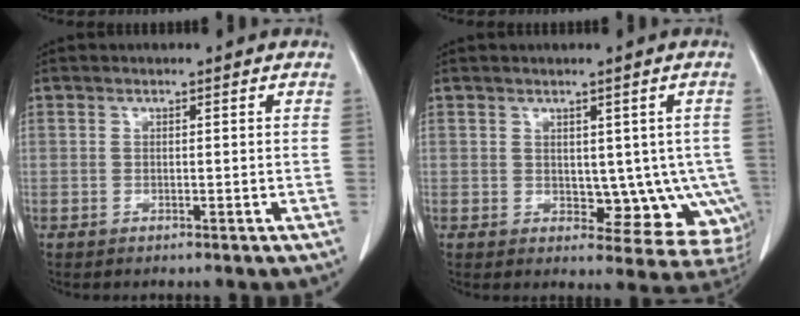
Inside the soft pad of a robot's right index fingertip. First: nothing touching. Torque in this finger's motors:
{"motor_torque": [0.00, 0.22, 0.04, 0.00]}